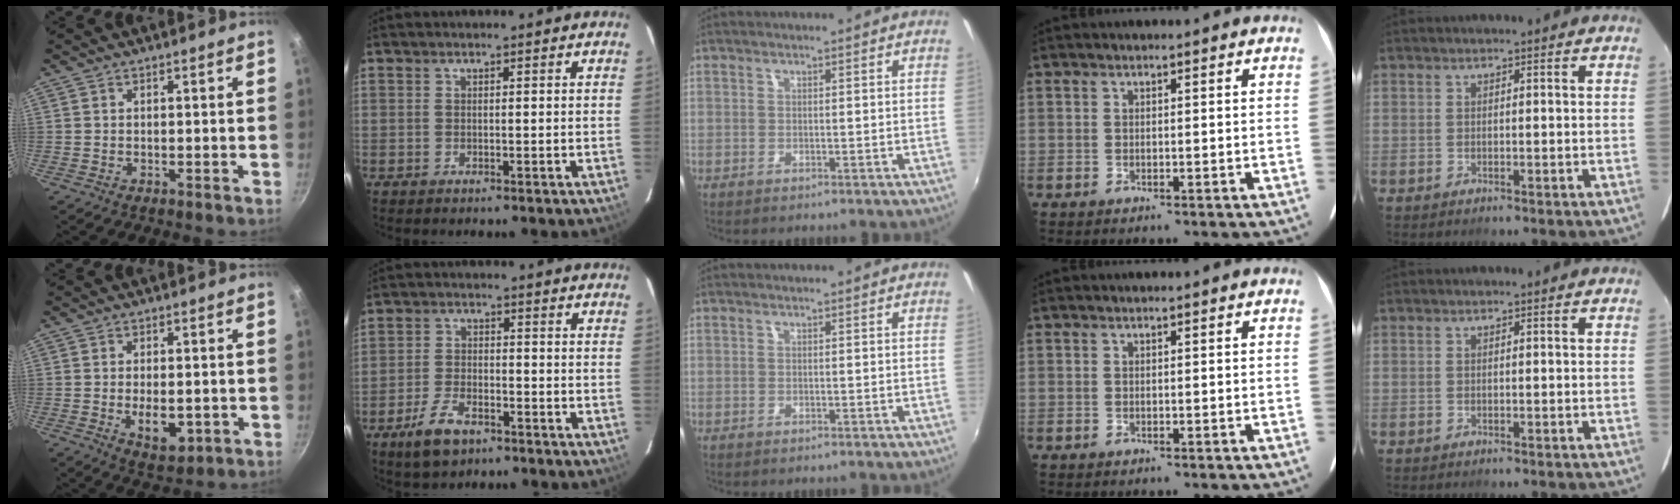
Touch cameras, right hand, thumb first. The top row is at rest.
{"thumb": {"total": 7.0, "force": [-1.4, 3.7, 5.7], "torque": [-0.073, -0.005, -0.009]}, "index": {"total": 7.5, "force": [-5.0, 3.5, 4.4], "torque": [-0.112, -0.003, -0.090]}}